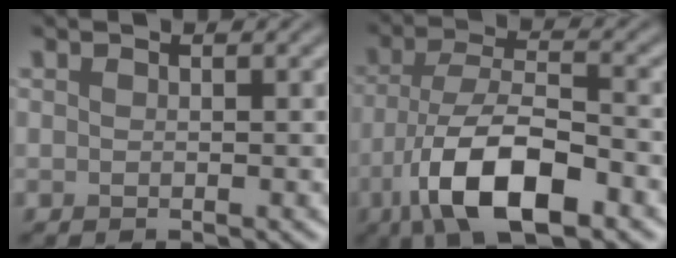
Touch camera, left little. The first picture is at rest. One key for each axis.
{"total": 9.8, "fx": -4.8, "fy": 3.6, "fz": 7.7, "tx": -0.145, "ty": -0.001, "tz": -0.092}